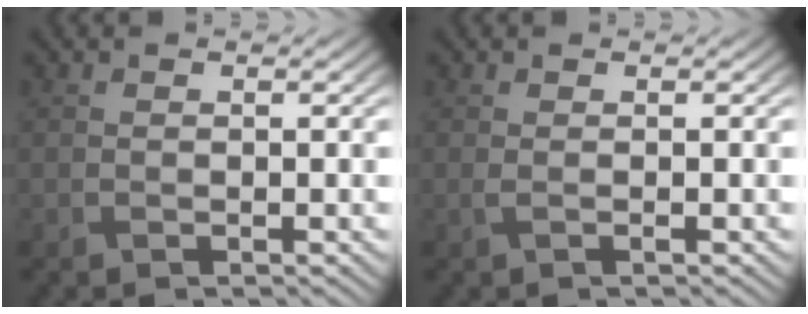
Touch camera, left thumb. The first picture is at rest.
{"total": 0.8, "force": [0.0, 0.1, 0.8], "torque": [-0.018, 0.001, -0.001]}